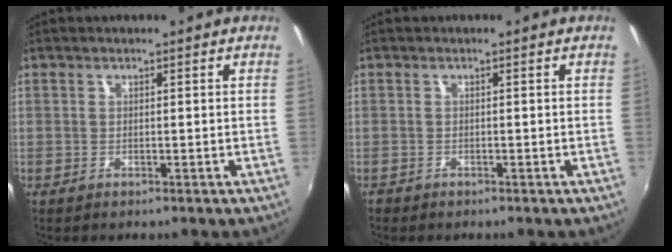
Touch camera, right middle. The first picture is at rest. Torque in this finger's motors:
{"motor_torque": [-0.17, -0.23, -0.07, -0.01]}